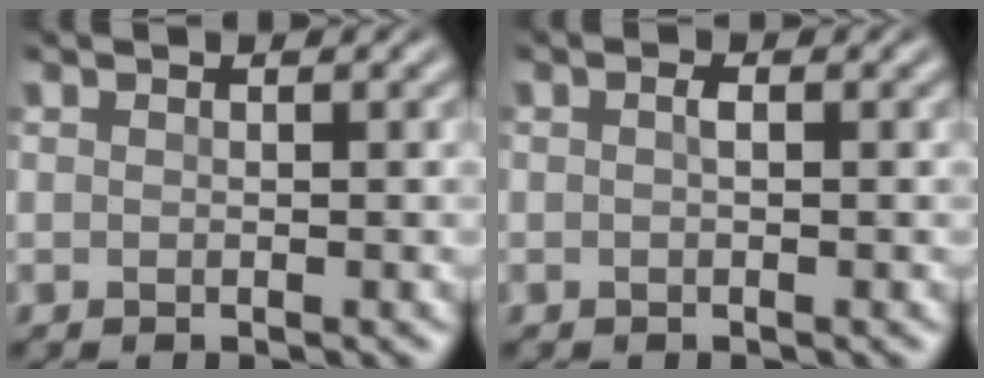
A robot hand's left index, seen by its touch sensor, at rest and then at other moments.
{"total": 0.6, "force": [-0.3, 0.2, 0.6], "torque": [-0.014, 0.002, -0.003]}